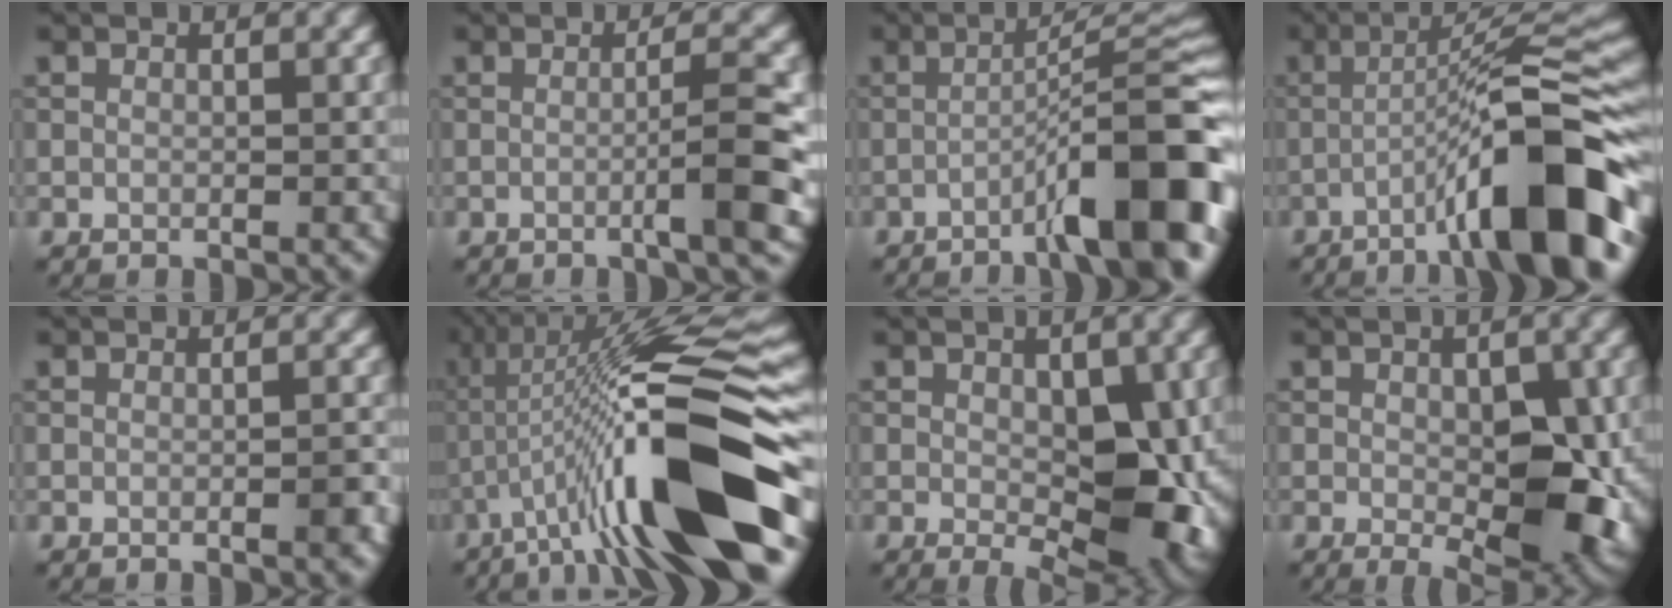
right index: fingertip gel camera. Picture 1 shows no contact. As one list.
[{"total": 4.6, "force": [-1.1, 0.5, 4.5], "torque": [-0.058, 0.012, -0.030]}, {"total": 11.3, "force": [-5.0, 1.9, 10.0], "torque": [-0.131, 0.018, -0.079]}, {"total": 11.9, "force": [-5.2, 1.8, 10.6], "torque": [-0.144, 0.025, -0.085]}, {"total": 1.5, "force": [-0.6, 0.2, 1.3], "torque": [-0.017, 0.002, -0.010]}, {"total": 15.3, "force": [-4.4, 3.0, 14.3], "torque": [-0.235, 0.022, -0.070]}, {"total": 9.0, "force": [-0.4, 4.8, 7.6], "torque": [-0.101, -0.014, 0.005]}, {"total": 8.8, "force": [-0.9, 4.1, 7.7], "torque": [-0.115, -0.017, 0.001]}]